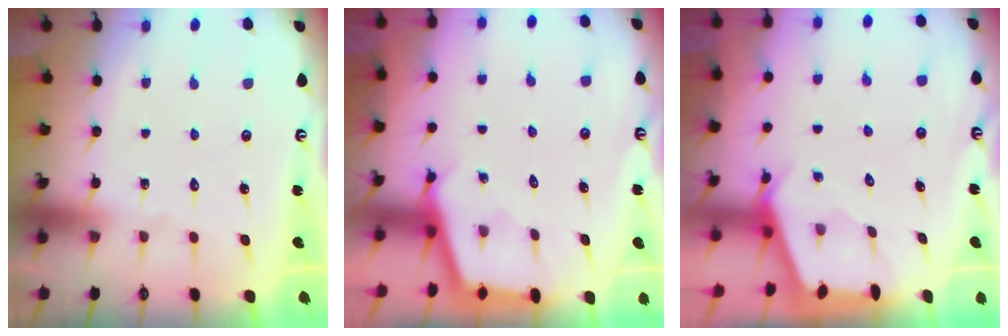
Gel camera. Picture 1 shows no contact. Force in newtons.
{"total": 2.2, "press": 2.2, "slide": 0.2}
{"total": 2.4, "press": 2.4, "slide": 0.3}